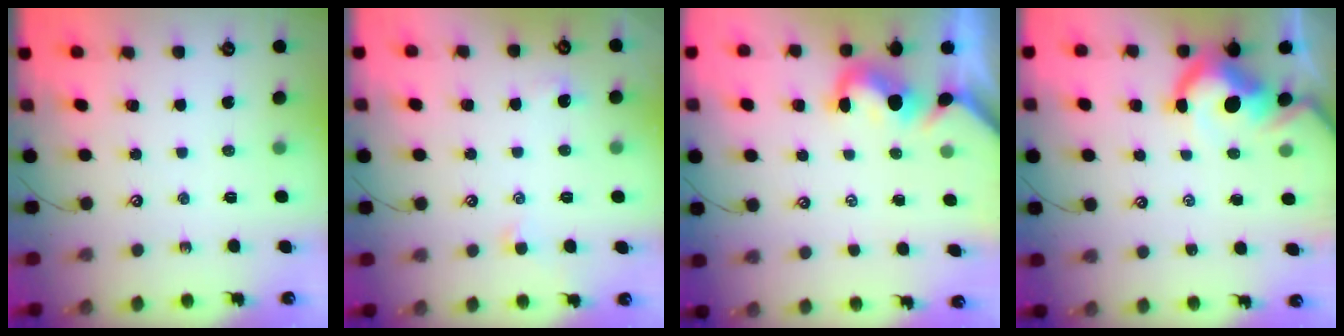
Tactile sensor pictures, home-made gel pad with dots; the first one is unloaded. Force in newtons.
{"total": 0.7, "press": 0.3, "slide": 0.6}
{"total": 1.2, "press": 1.0, "slide": 0.7}
{"total": 9.2, "press": 9.1, "slide": 1.5}